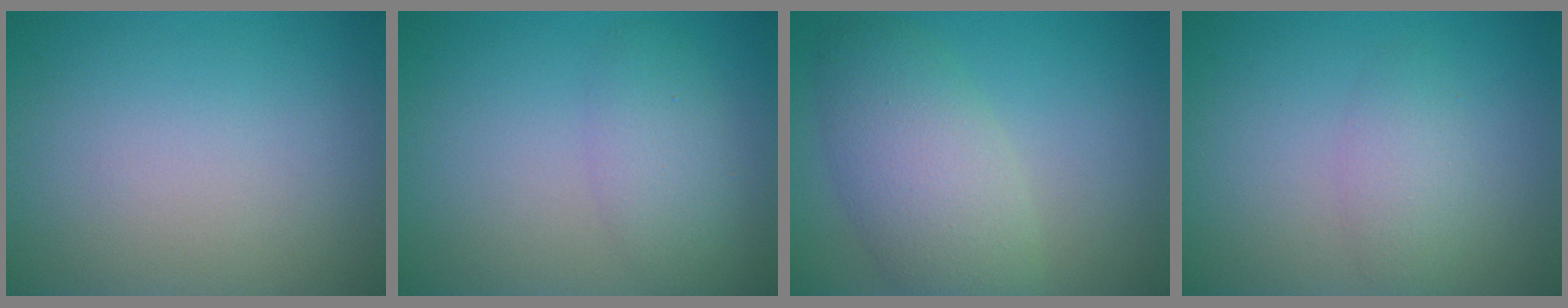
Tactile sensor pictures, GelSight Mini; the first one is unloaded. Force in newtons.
{"total": 3.0, "press": 3.0, "slide": 0.1}
{"total": 6.1, "press": 6.0, "slide": 0.3}
{"total": 2.3, "press": 2.3, "slide": 0.0}